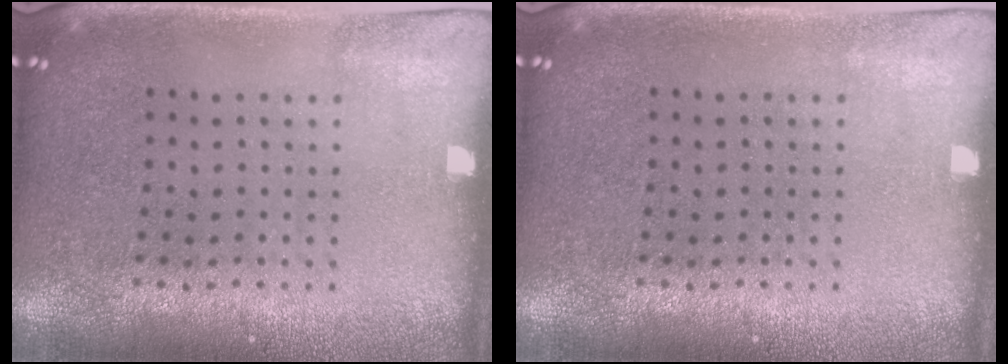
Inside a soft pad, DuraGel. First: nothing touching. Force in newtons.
{"total": 0.0}